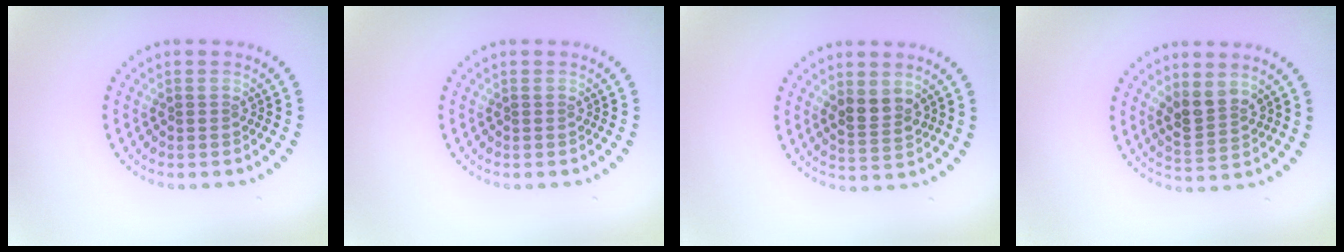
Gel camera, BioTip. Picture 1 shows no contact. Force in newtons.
{"total": 0.0}
{"total": 2.5, "press": 2.3, "slide": 1.0}
{"total": 2.8, "press": 2.5, "slide": 1.2}